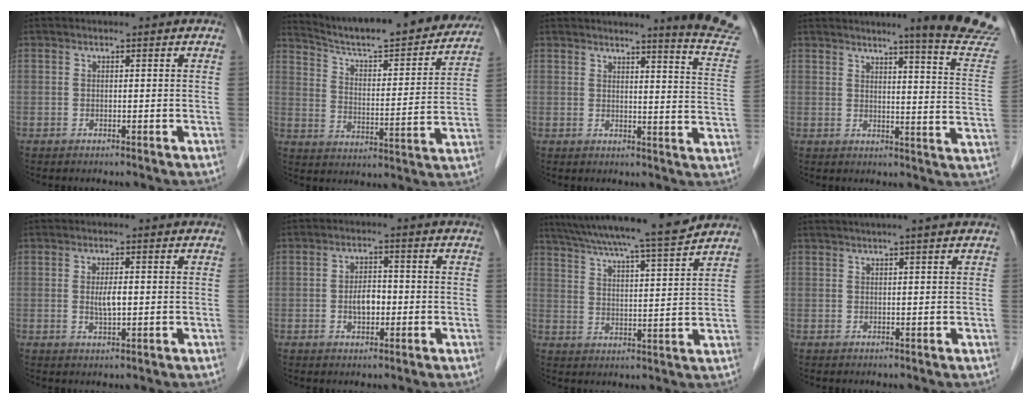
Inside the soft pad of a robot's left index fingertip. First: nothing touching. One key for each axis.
{"total": 23.5, "fx": 21.6, "fy": 2.9, "fz": 8.8, "tx": -0.134, "ty": -0.030, "tz": 0.292}
{"total": 11.0, "fx": 10.5, "fy": -1.9, "fz": 2.4, "tx": -0.021, "ty": -0.106, "tz": 0.099}
{"total": 14.7, "fx": 13.4, "fy": -1.7, "fz": 5.9, "tx": -0.066, "ty": -0.103, "tz": 0.136}
{"total": 2.6, "fx": 0.0, "fy": 0.7, "fz": 2.5, "tx": -0.048, "ty": -0.001, "tz": 0.002}
{"total": 3.7, "fx": -0.8, "fy": 2.0, "fz": 3.0, "tx": -0.054, "ty": 0.006, "tz": -0.012}
{"total": 16.5, "fx": 14.8, "fy": -0.8, "fz": 7.2, "tx": -0.127, "ty": -0.002, "tz": 0.220}
{"total": 4.6, "fx": 3.7, "fy": -0.8, "fz": 2.6, "tx": -0.033, "ty": 0.023, "tz": 0.051}